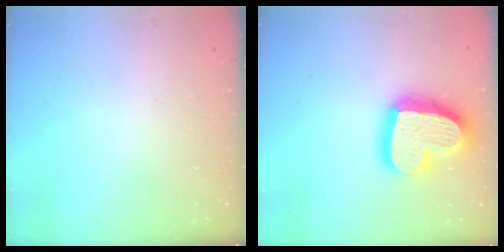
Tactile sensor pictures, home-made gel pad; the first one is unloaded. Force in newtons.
{"total": 21.6, "press": 21.5, "slide": 1.9}